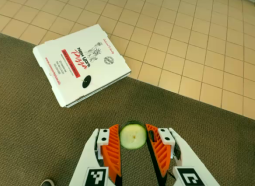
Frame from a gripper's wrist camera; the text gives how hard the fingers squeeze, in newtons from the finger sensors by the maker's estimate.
{"total": 8.3, "left": 8.5, "right": 8.1}